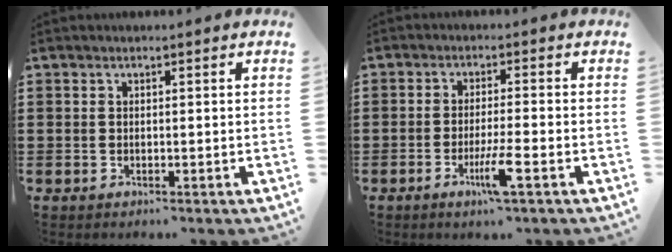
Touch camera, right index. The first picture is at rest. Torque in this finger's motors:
{"motor_torque": [1.54, 0.60, 0.16, 0.04]}